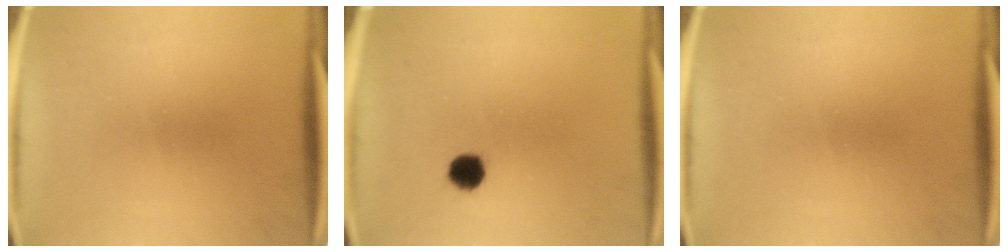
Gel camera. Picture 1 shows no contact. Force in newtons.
{"total": 4.0}
{"total": 0.0}